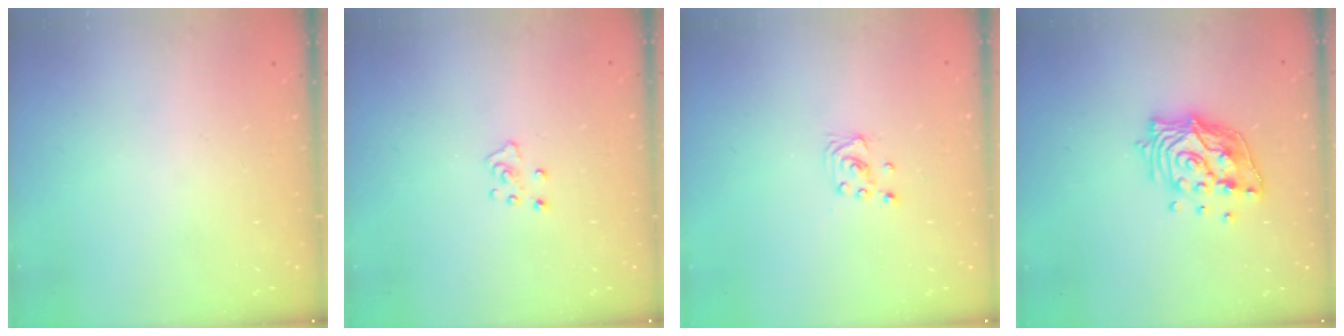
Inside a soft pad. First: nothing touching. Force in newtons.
{"total": 5.0, "press": 5.0, "slide": 0.3}
{"total": 2.1, "press": 2.1, "slide": 0.2}
{"total": 13.4, "press": 13.3, "slide": 1.3}